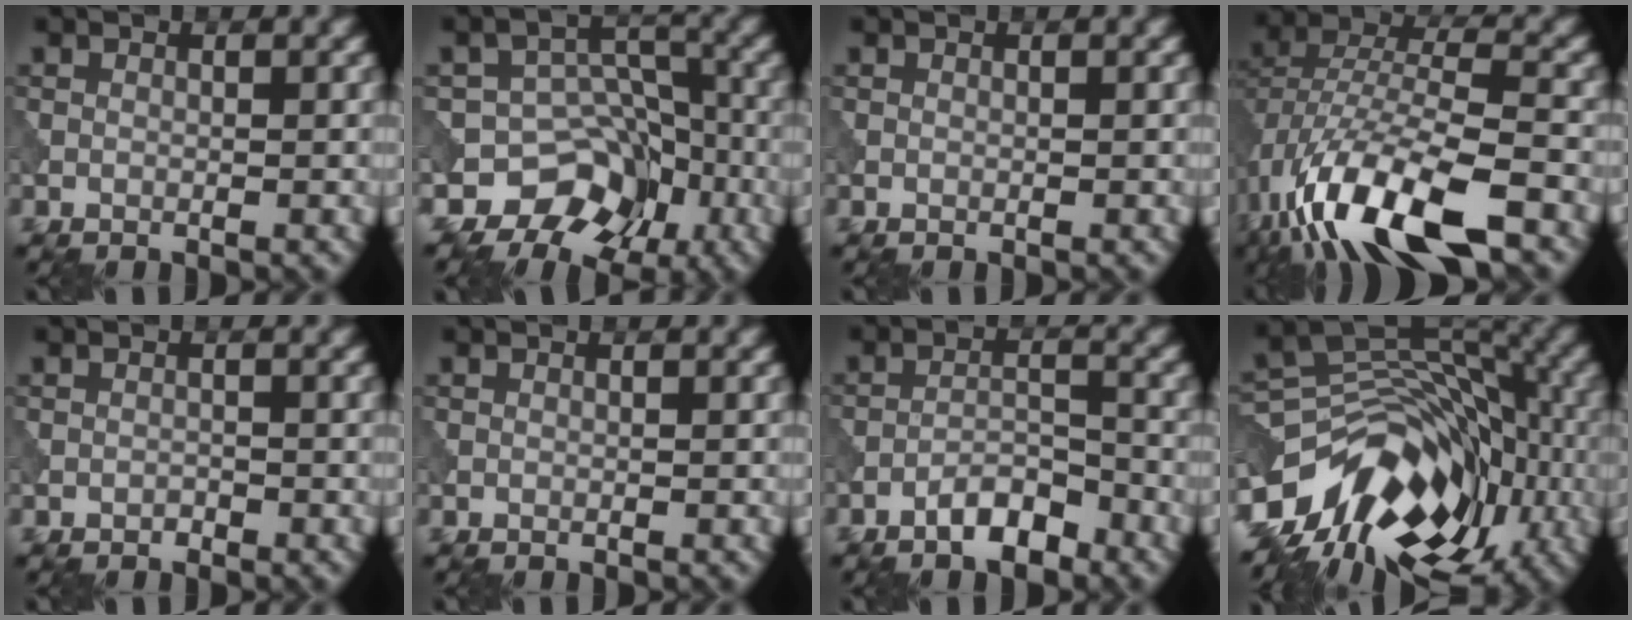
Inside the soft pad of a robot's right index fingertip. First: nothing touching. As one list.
[{"total": 8.0, "force": [-4.8, 5.9, 2.3], "torque": [-0.009, 0.007, -0.084]}, {"total": 0.0}, {"total": 13.4, "force": [-7.3, 4.9, 10.1], "torque": [-0.202, -0.007, -0.135]}, {"total": 0.5, "force": [-0.4, 0.3, 0.2], "torque": [-0.002, -0.001, -0.007]}, {"total": 0.0}, {"total": 3.4, "force": [-2.5, 1.1, 2.0], "torque": [-0.030, 0.012, -0.048]}, {"total": 14.6, "force": [-7.0, 9.2, 8.9], "torque": [-0.175, 0.004, -0.119]}]